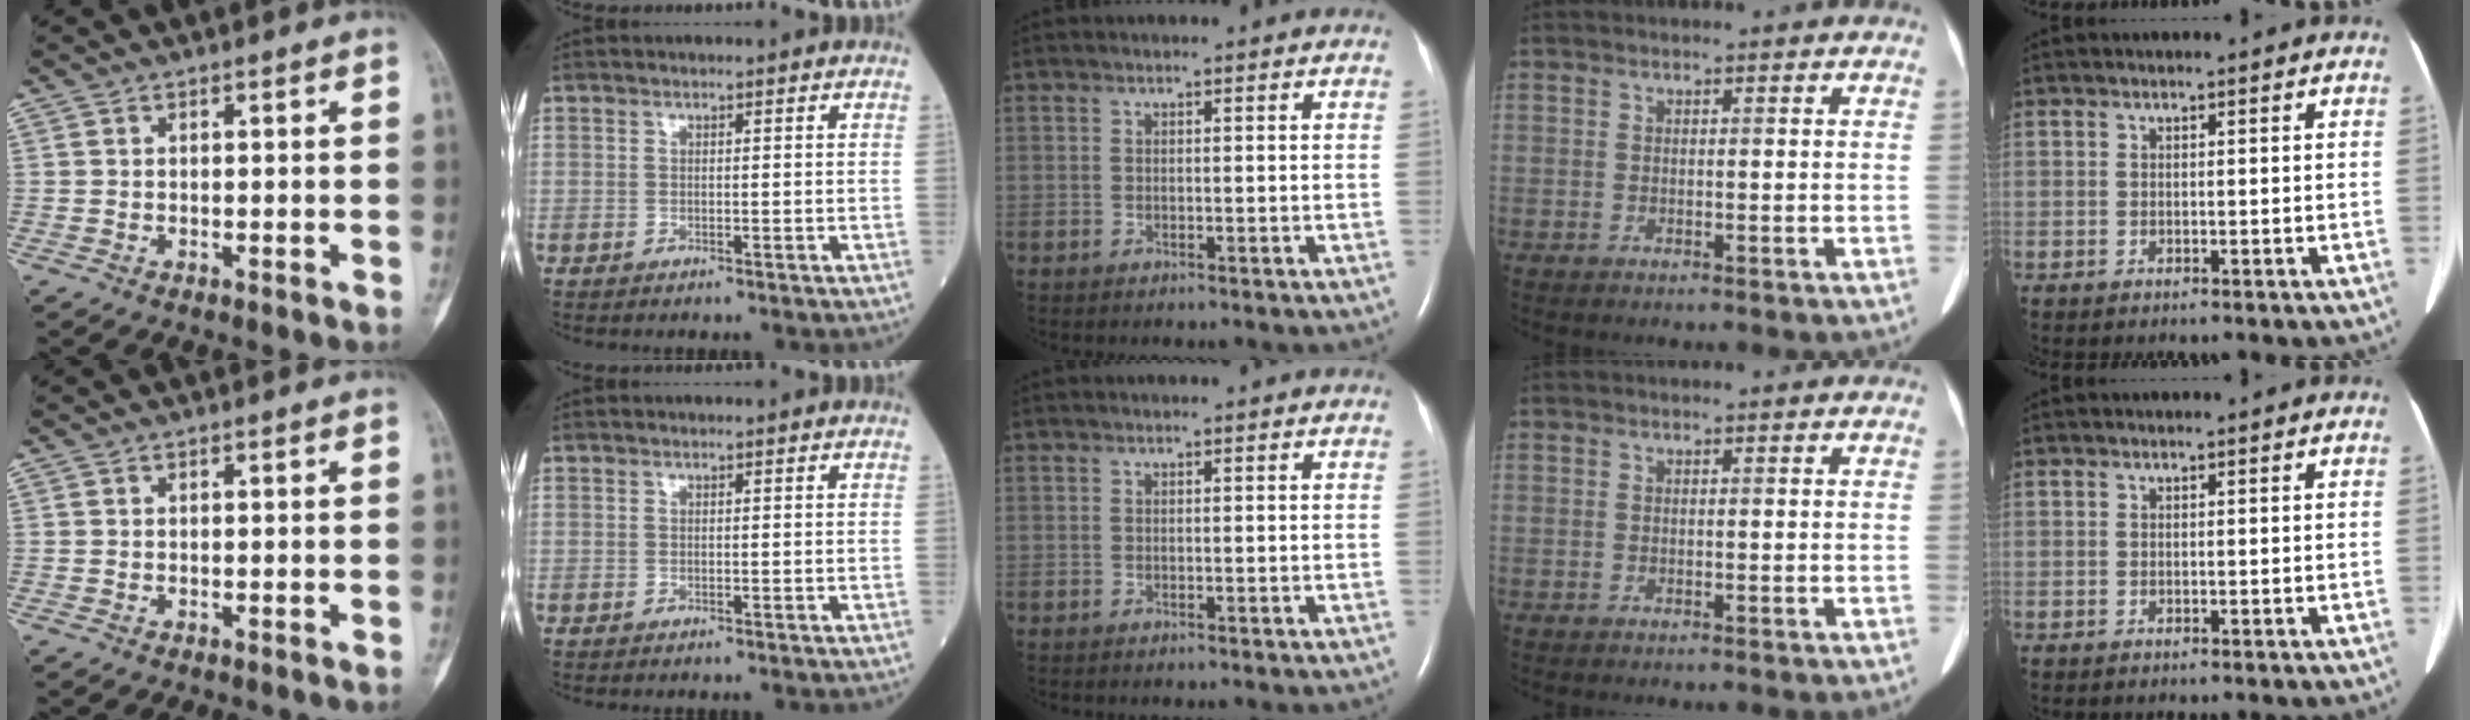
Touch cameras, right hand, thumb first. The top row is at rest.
{}